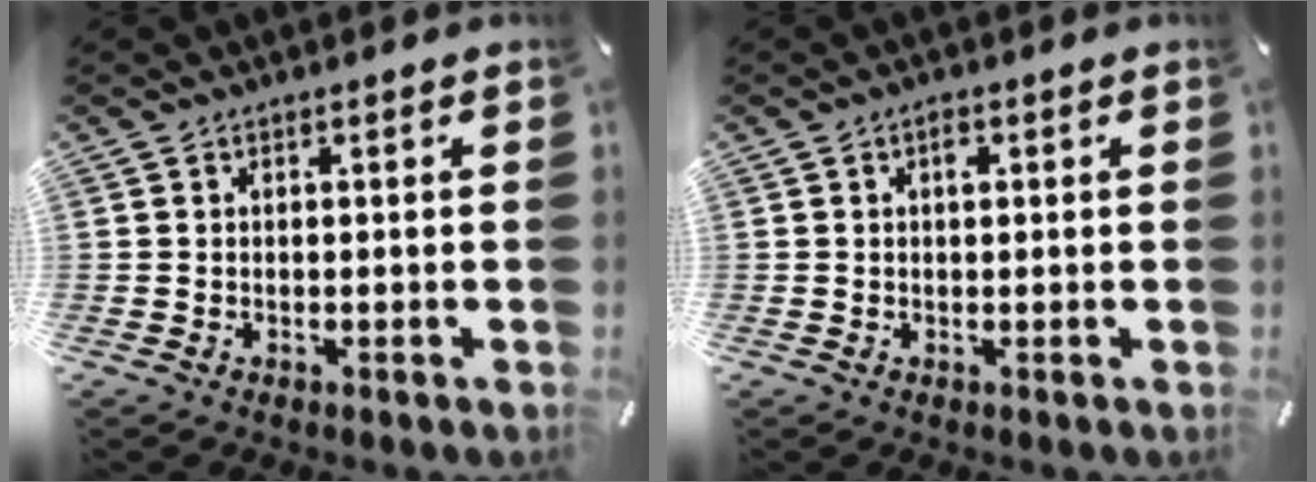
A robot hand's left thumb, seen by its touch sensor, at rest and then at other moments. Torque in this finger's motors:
{"motor_torque": [0.39, 0.52, 0.24, -0.13, 0.05]}